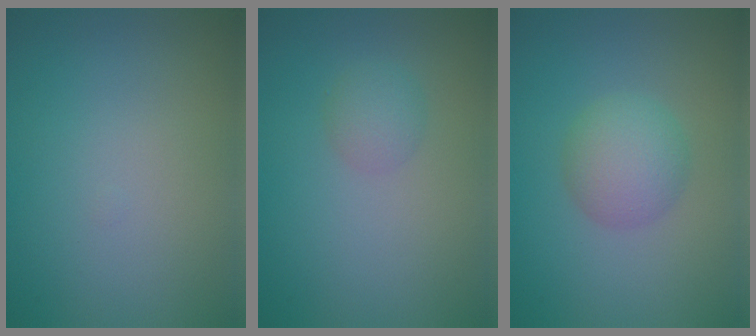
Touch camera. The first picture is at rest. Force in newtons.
{"total": 1.6, "press": 1.6, "slide": 0.0}
{"total": 3.4, "press": 3.4, "slide": 0.1}